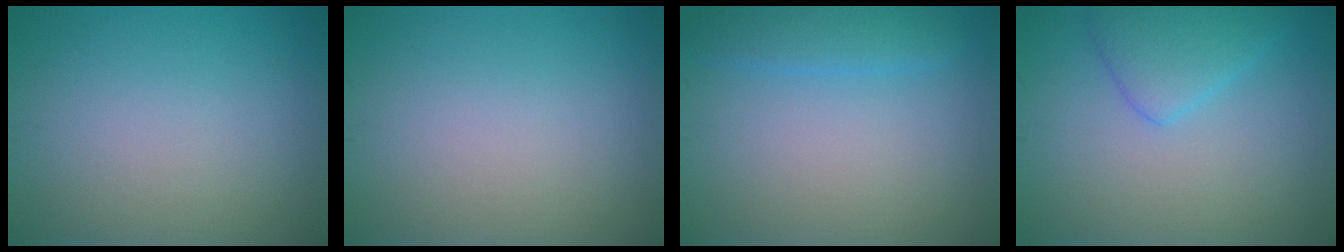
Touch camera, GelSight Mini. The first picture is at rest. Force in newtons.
{"total": 0.0}
{"total": 2.4, "press": 2.4, "slide": 0.2}
{"total": 3.3, "press": 3.3, "slide": 0.1}